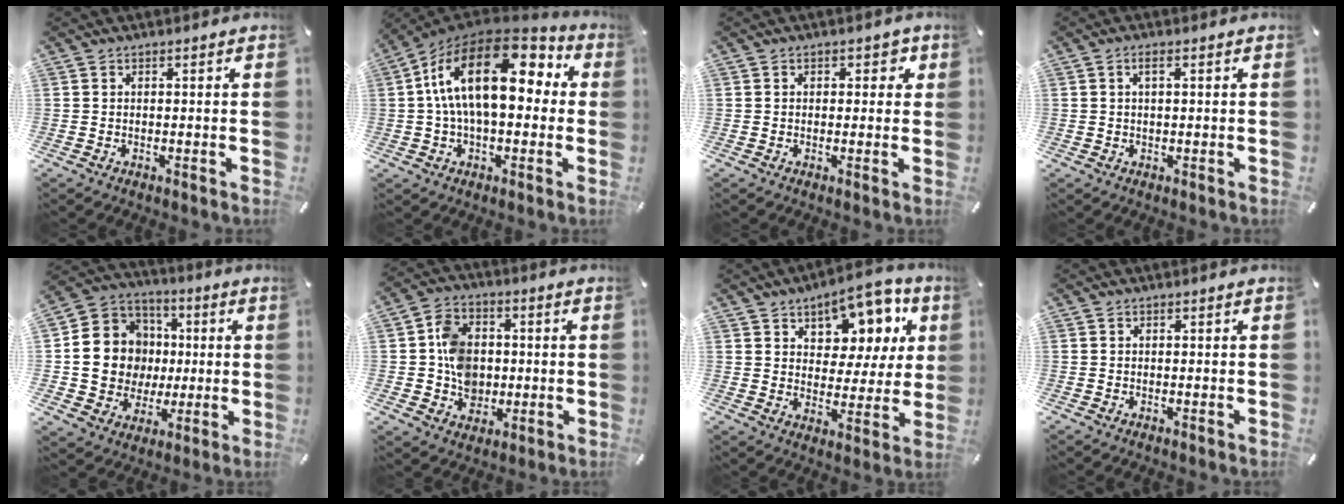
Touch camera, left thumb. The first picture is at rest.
{"total": 20.9, "force": [5.1, 10.9, 17.0], "torque": [-0.323, -0.018, 0.078]}
{"total": 2.5, "force": [0.4, 1.9, 1.6], "torque": [-0.008, 0.000, -0.001]}
{"total": 1.8, "force": [0.5, 0.7, 1.5], "torque": [-0.032, 0.006, 0.006]}
{"total": 15.0, "force": [0.1, 14.3, 4.5], "torque": [-0.081, 0.006, 0.015]}
{"total": 10.4, "force": [-0.2, 9.0, 5.2], "torque": [-0.095, 0.019, 0.003]}
{"total": 11.7, "force": [7.1, 7.8, 5.1], "torque": [-0.066, -0.059, 0.125]}
{"total": 0.0}